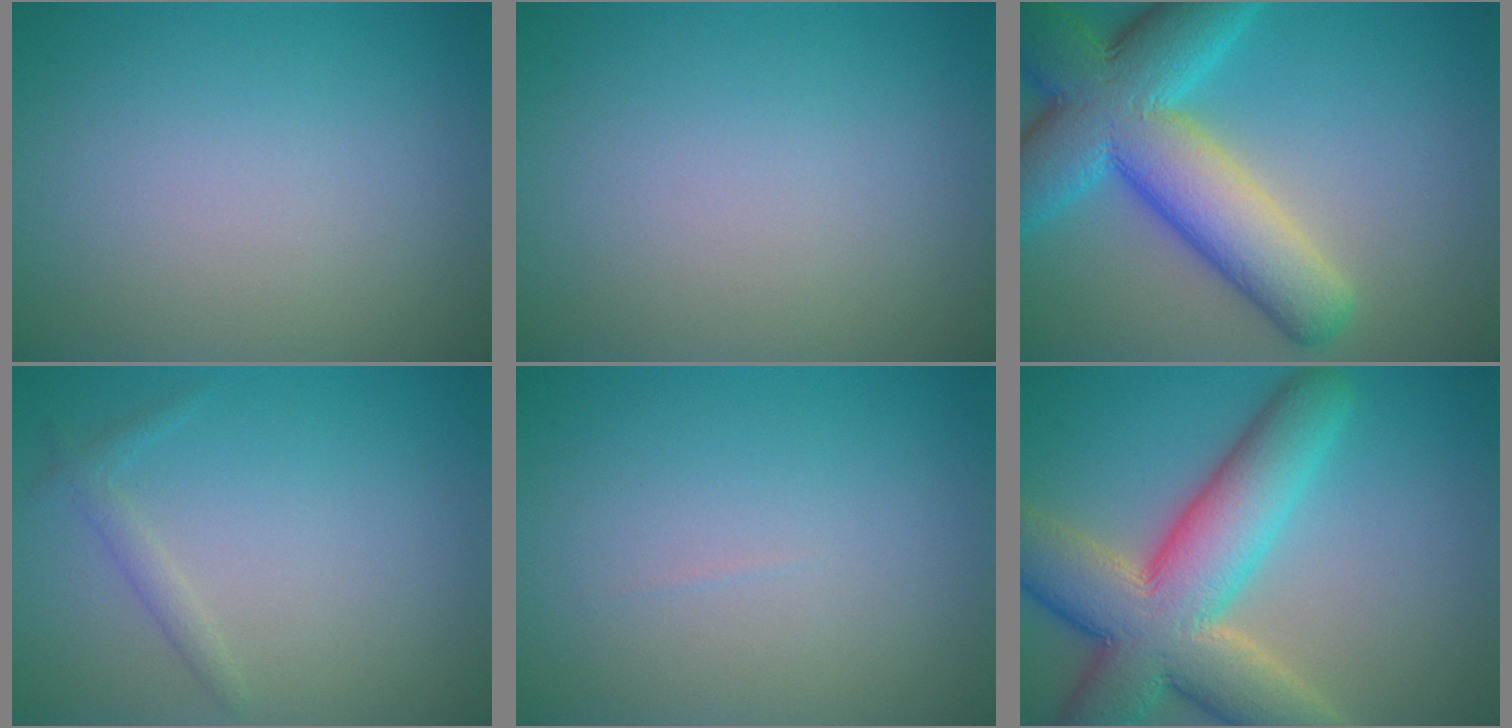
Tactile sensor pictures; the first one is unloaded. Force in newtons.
{"total": 0.0}
{"total": 11.8, "press": 11.8, "slide": 0.4}
{"total": 1.3, "press": 1.3, "slide": 0.1}
{"total": 0.0}
{"total": 11.6, "press": 11.5, "slide": 0.7}